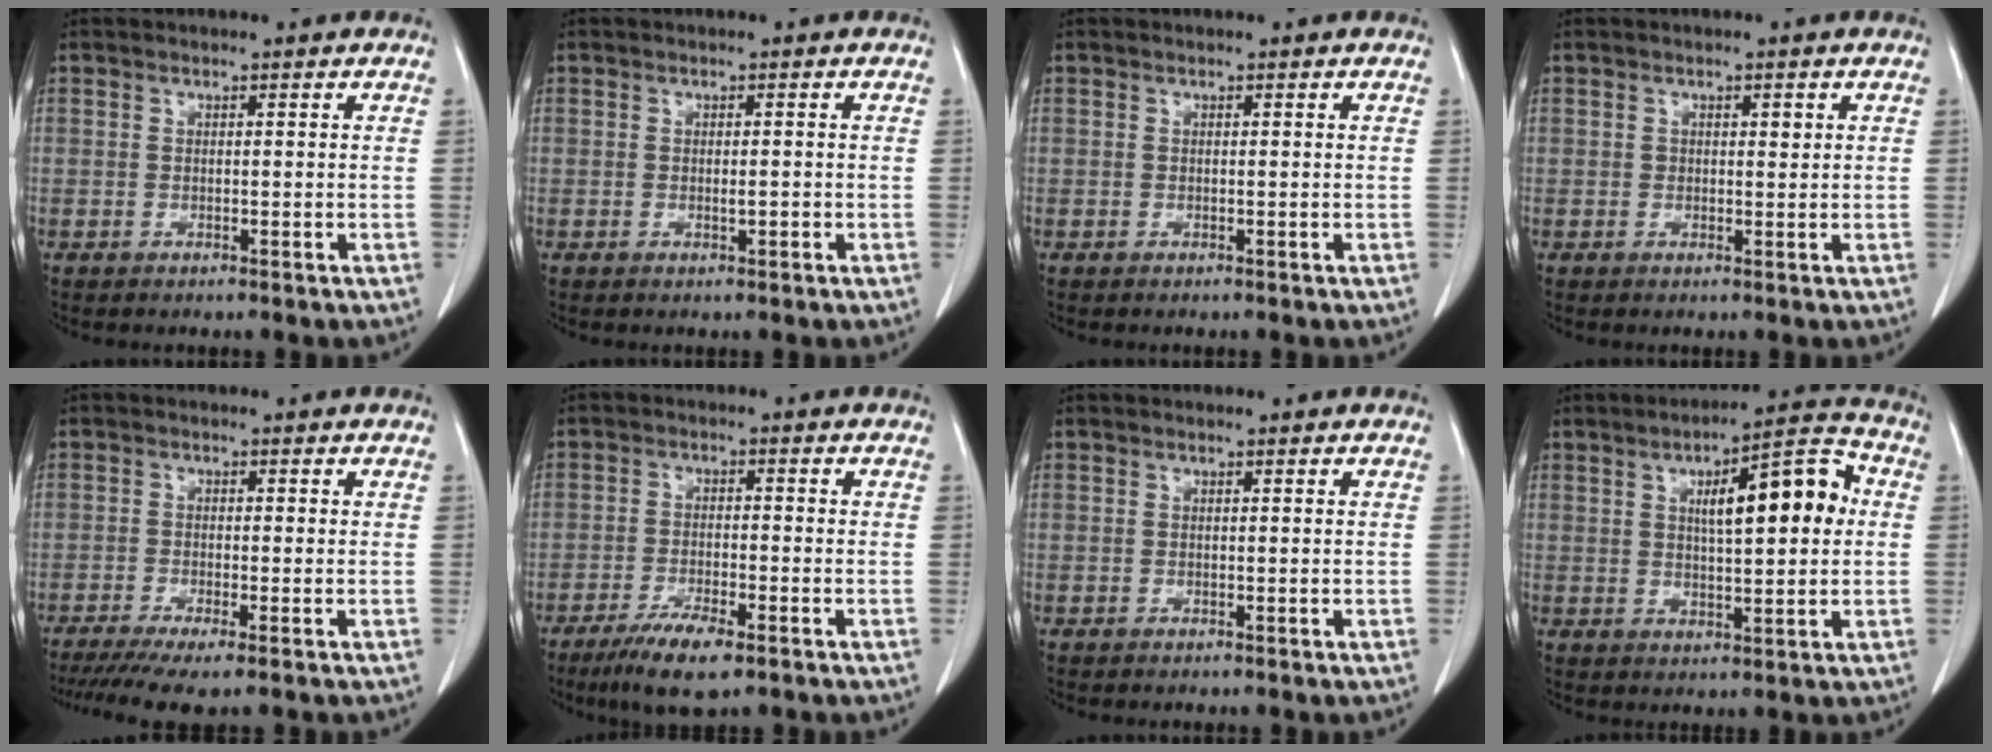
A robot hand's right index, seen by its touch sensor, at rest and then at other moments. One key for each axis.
{"total": 1.0, "fx": -0.3, "fy": 0.3, "fz": 0.9, "tx": -0.018, "ty": 0.000, "tz": -0.005}
{"total": 0.0}
{"total": 1.2, "fx": 0.3, "fy": 0.7, "fz": 0.9, "tx": -0.011, "ty": 0.000, "tz": 0.004}
{"total": 6.3, "fx": -4.5, "fy": 0.5, "fz": 4.4, "tx": -0.070, "ty": -0.013, "tz": -0.076}
{"total": 7.0, "fx": -4.6, "fy": 1.4, "fz": 5.2, "tx": -0.096, "ty": -0.013, "tz": -0.076}
{"total": 0.0}
{"total": 11.8, "fx": 2.4, "fy": 2.8, "fz": 11.2, "tx": -0.163, "ty": 0.029, "tz": 0.034}